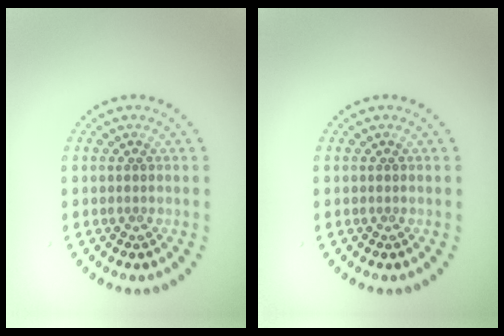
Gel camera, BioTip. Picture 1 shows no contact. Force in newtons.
{"total": 0.0}